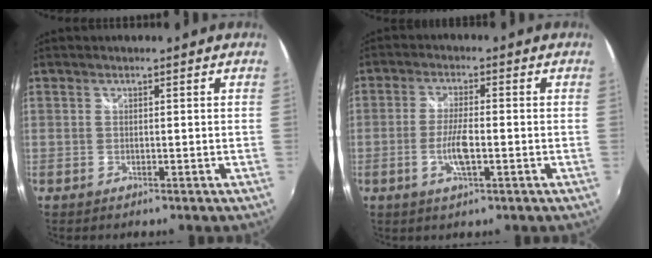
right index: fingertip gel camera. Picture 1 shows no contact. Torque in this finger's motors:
{"motor_torque": [-0.16, 0.02, 0.06, 0.02]}